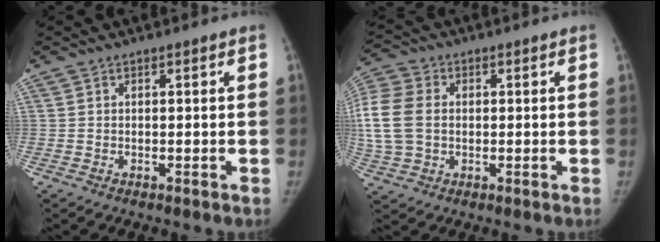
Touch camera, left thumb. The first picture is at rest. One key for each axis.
{"total": 17.1, "fx": 0.9, "fy": 13.0, "fz": 11.0, "tx": -0.287, "ty": 0.019, "tz": 0.021}